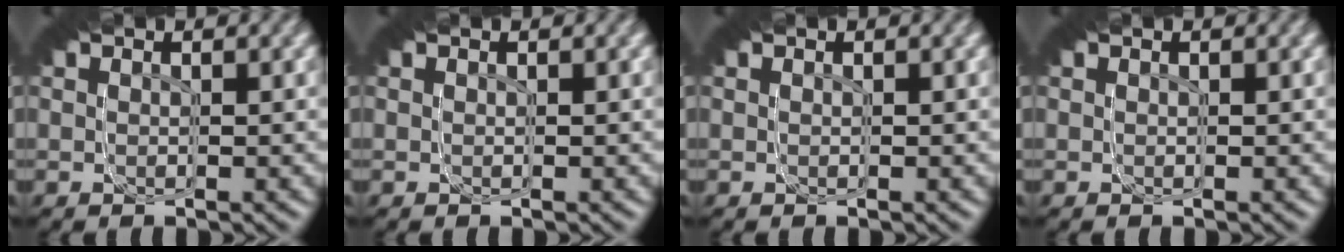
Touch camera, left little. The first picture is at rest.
{"total": 0.0}
{"total": 0.0}
{"total": 0.0}